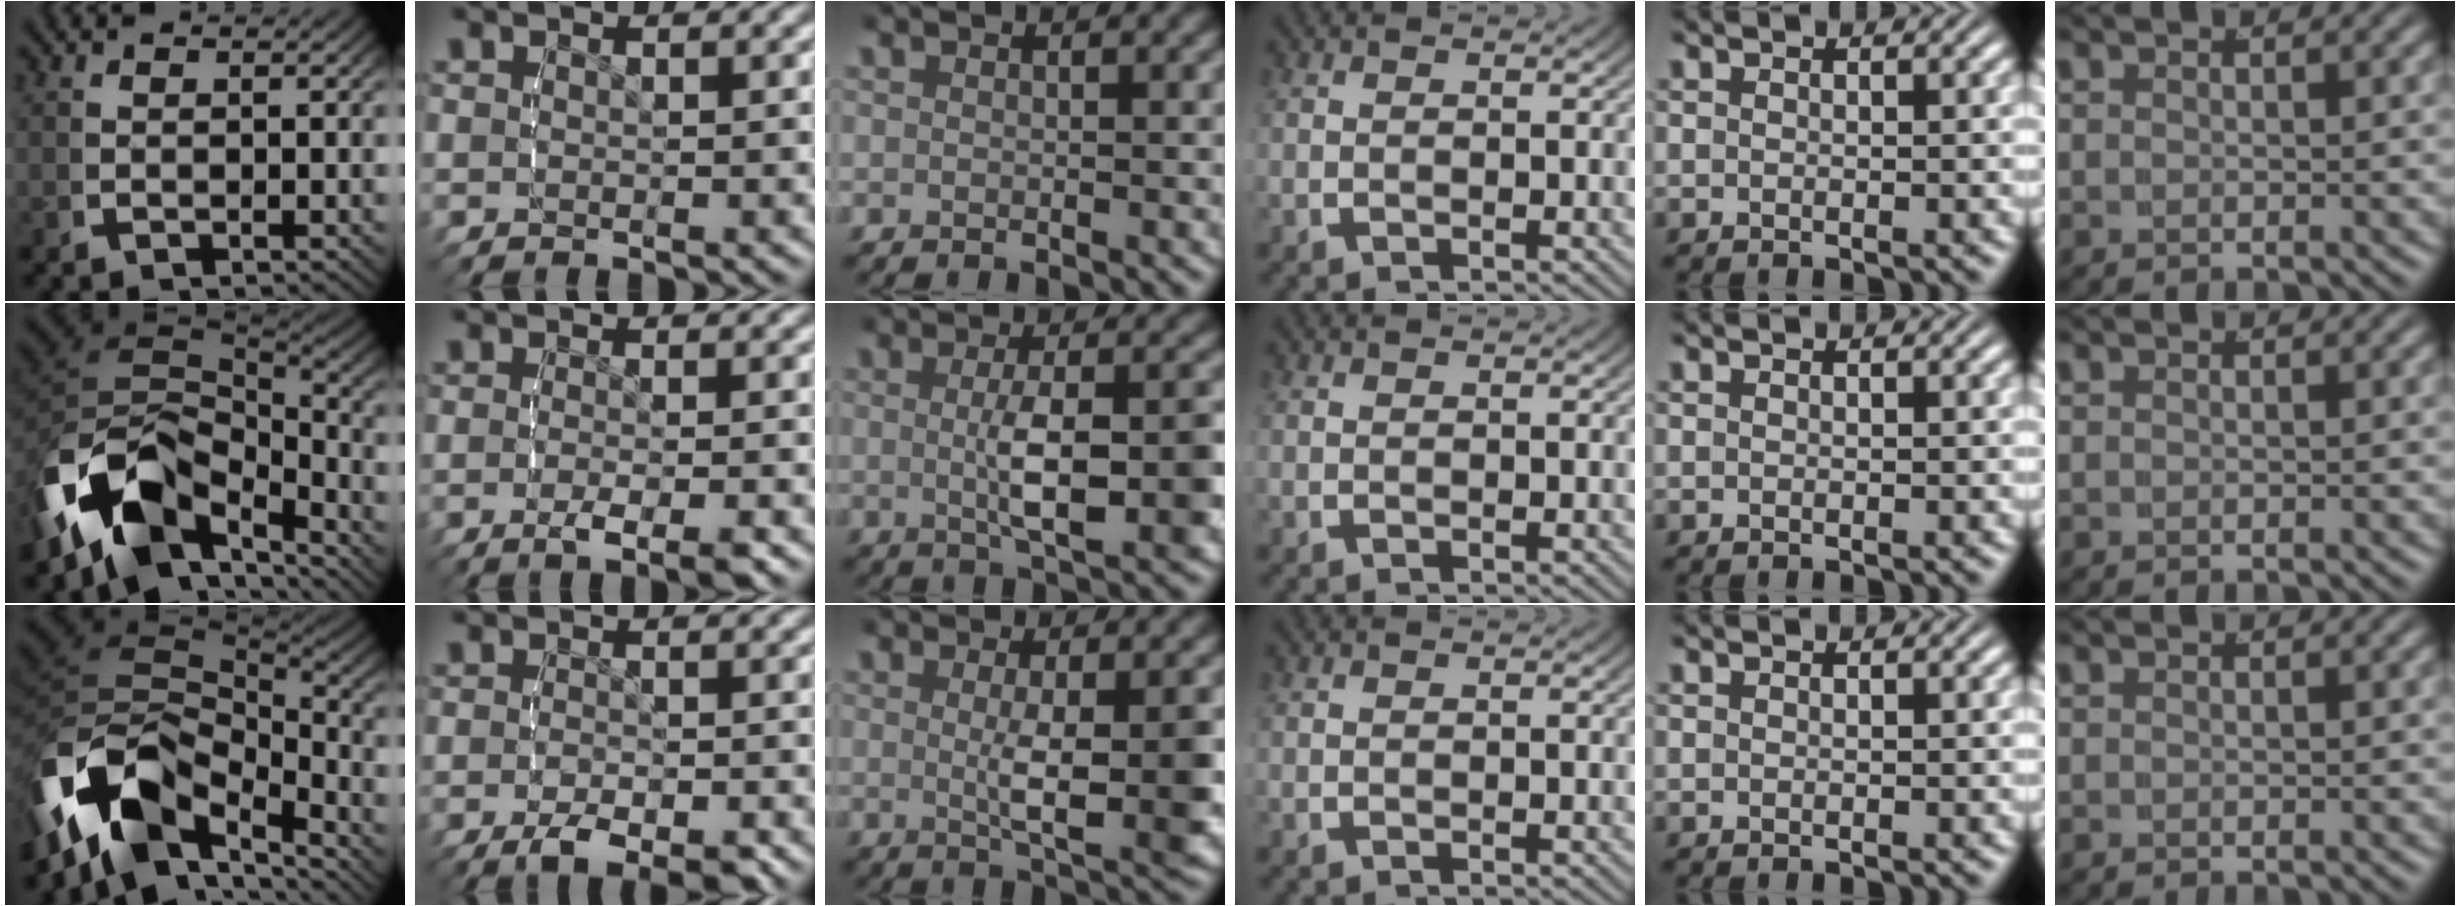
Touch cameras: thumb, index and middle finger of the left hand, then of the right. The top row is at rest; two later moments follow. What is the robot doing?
{"motion": "lift_and_place", "object": "bottle cap"}